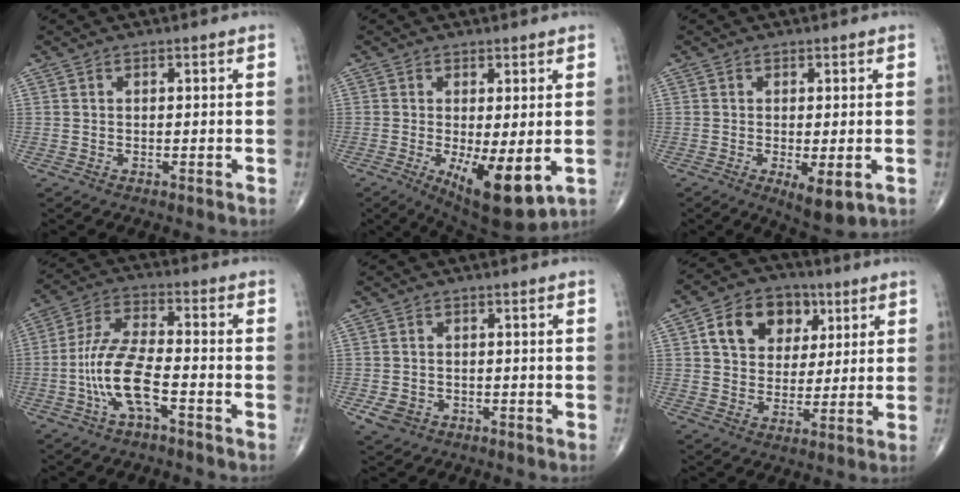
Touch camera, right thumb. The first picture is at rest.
{"total": 10.9, "force": [-2.5, 3.9, 9.9], "torque": [-0.151, -0.027, -0.026]}
{"total": 5.6, "force": [-1.6, 2.0, 4.9], "torque": [-0.077, -0.017, -0.018]}
{"total": 11.4, "force": [-3.9, 4.2, 9.8], "torque": [-0.208, 0.037, -0.077]}
{"total": 3.8, "force": [-1.5, 3.0, 1.6], "torque": [-0.028, 0.003, -0.019]}
{"total": 12.8, "force": [4.6, 9.6, 7.0], "torque": [-0.079, -0.004, 0.074]}